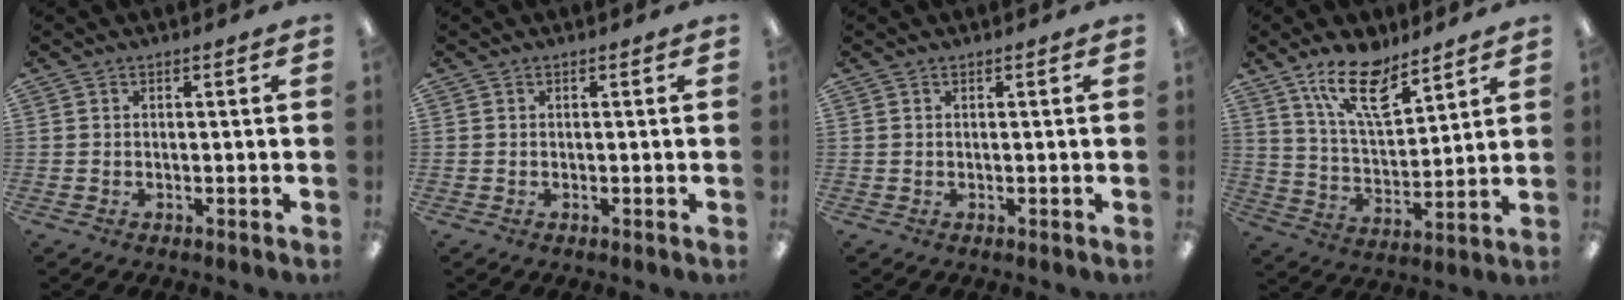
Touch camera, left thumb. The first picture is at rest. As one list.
[{"total": 0.0}, {"total": 0.0}, {"total": 15.2, "force": [10.5, 5.9, 9.4], "torque": [-0.164, -0.045, 0.183]}]